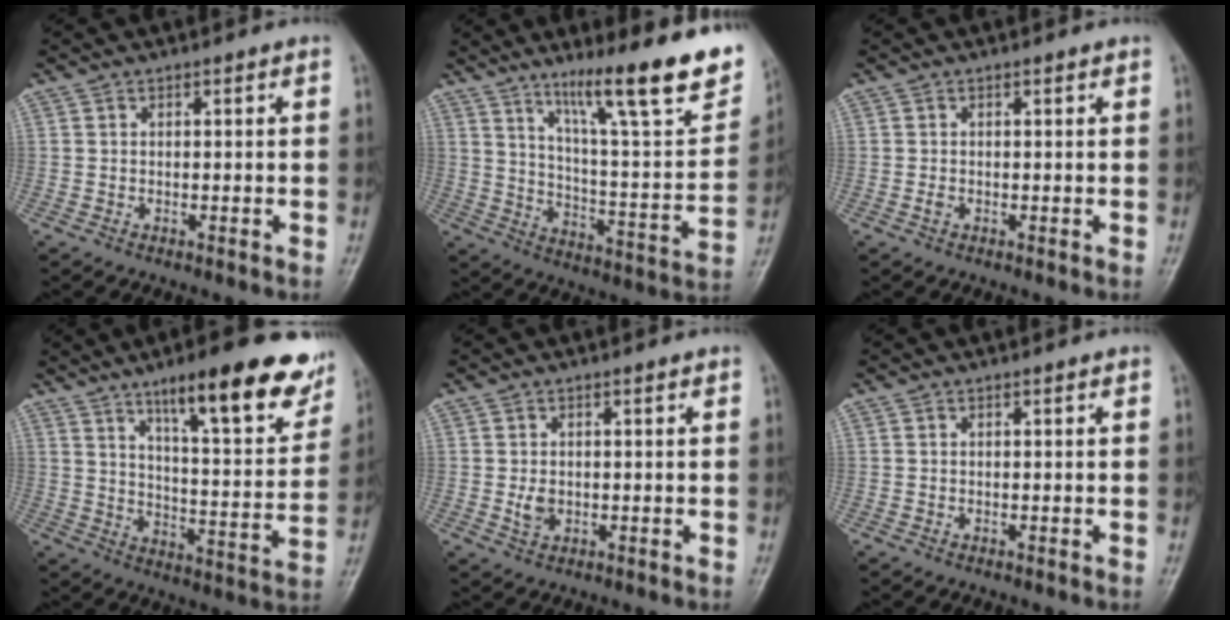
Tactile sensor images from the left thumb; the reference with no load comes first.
{"total": 22.3, "force": [14.4, 3.7, 16.7], "torque": [-0.215, -0.065, 0.229]}
{"total": 0.8, "force": [0.0, 0.5, 0.6], "torque": [-0.010, 0.001, 0.002]}
{"total": 20.2, "force": [12.9, 5.0, 14.7], "torque": [-0.168, -0.057, 0.191]}
{"total": 2.4, "force": [0.1, 1.7, 1.6], "torque": [-0.023, -0.004, 0.007]}
{"total": 0.0}